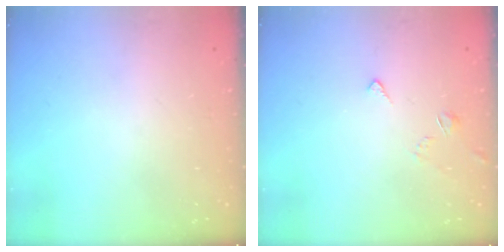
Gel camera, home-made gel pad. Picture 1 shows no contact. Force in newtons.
{"total": 2.9, "press": 2.8, "slide": 0.6}